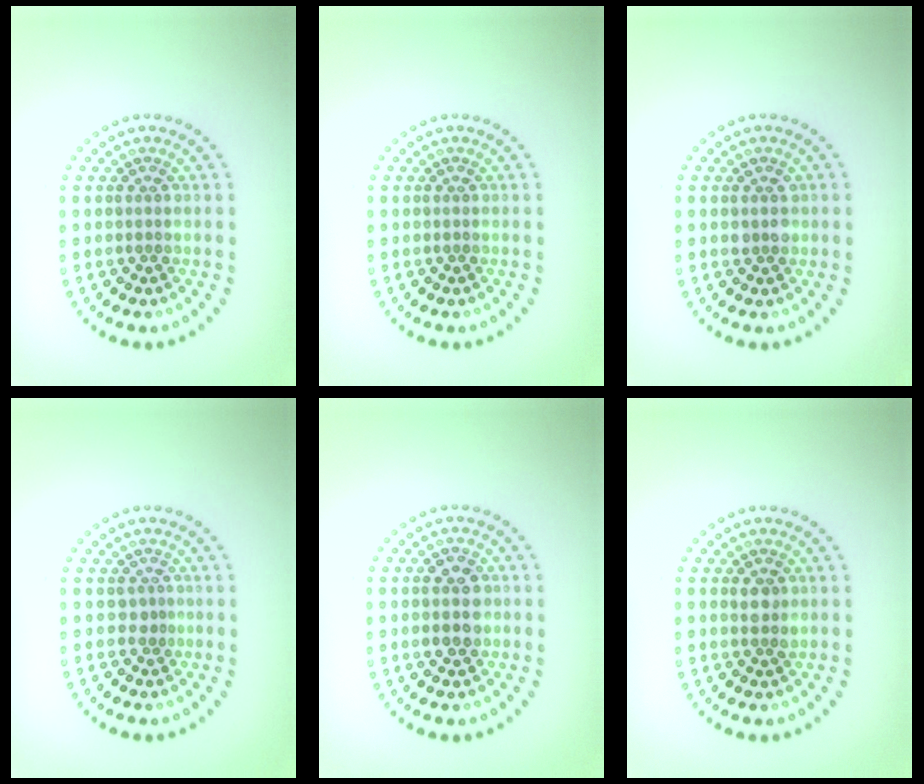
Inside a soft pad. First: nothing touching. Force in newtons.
{"total": 0.0}
{"total": 1.5, "press": 1.5, "slide": 0.3}
{"total": 0.8, "press": 0.4, "slide": 0.6}
{"total": 2.9, "press": 2.9, "slide": 0.1}
{"total": 1.3, "press": 1.2, "slide": 0.5}